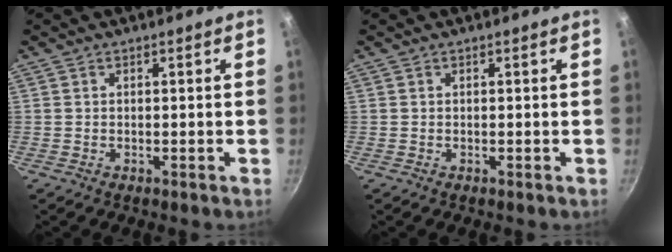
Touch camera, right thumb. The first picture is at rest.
{"total": 0.0}